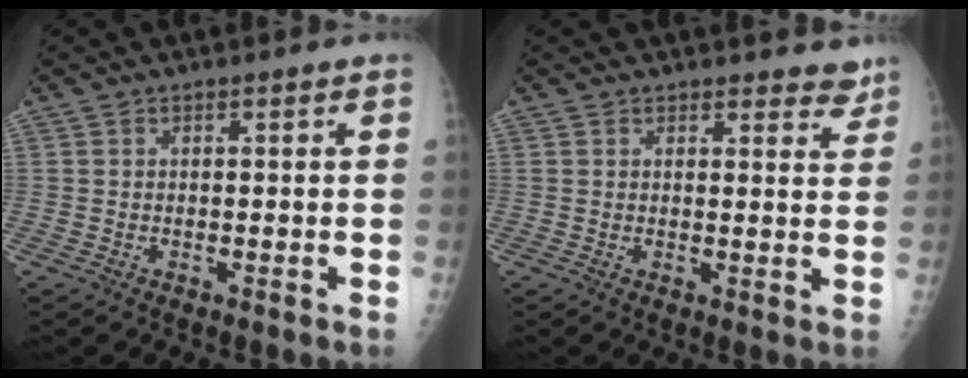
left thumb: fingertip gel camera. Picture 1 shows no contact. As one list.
[{"total": 4.0, "force": [3.5, 1.7, 1.2], "torque": [0.015, -0.021, 0.034]}]